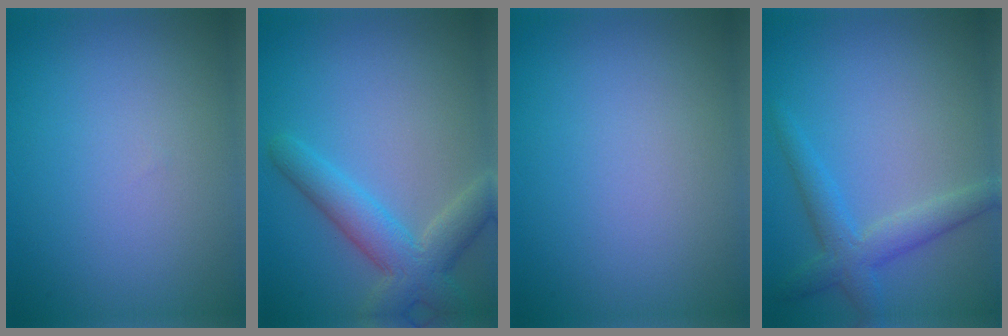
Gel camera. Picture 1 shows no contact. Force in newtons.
{"total": 4.9, "press": 4.9, "slide": 0.4}
{"total": 0.0}
{"total": 3.1, "press": 3.1, "slide": 0.1}